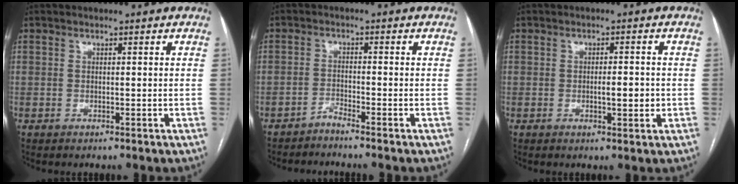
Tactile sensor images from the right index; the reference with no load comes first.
{"total": 2.1, "force": [-1.9, -0.7, 0.3], "torque": [-0.006, -0.001, -0.039]}
{"total": 3.0, "force": [-0.5, 0.8, 2.9], "torque": [-0.047, -0.001, -0.004]}